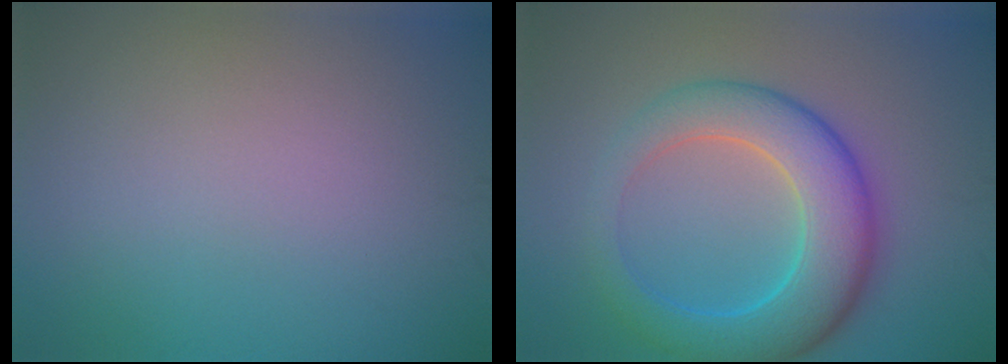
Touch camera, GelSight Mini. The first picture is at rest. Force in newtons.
{"total": 8.0, "press": 8.0, "slide": 0.1}